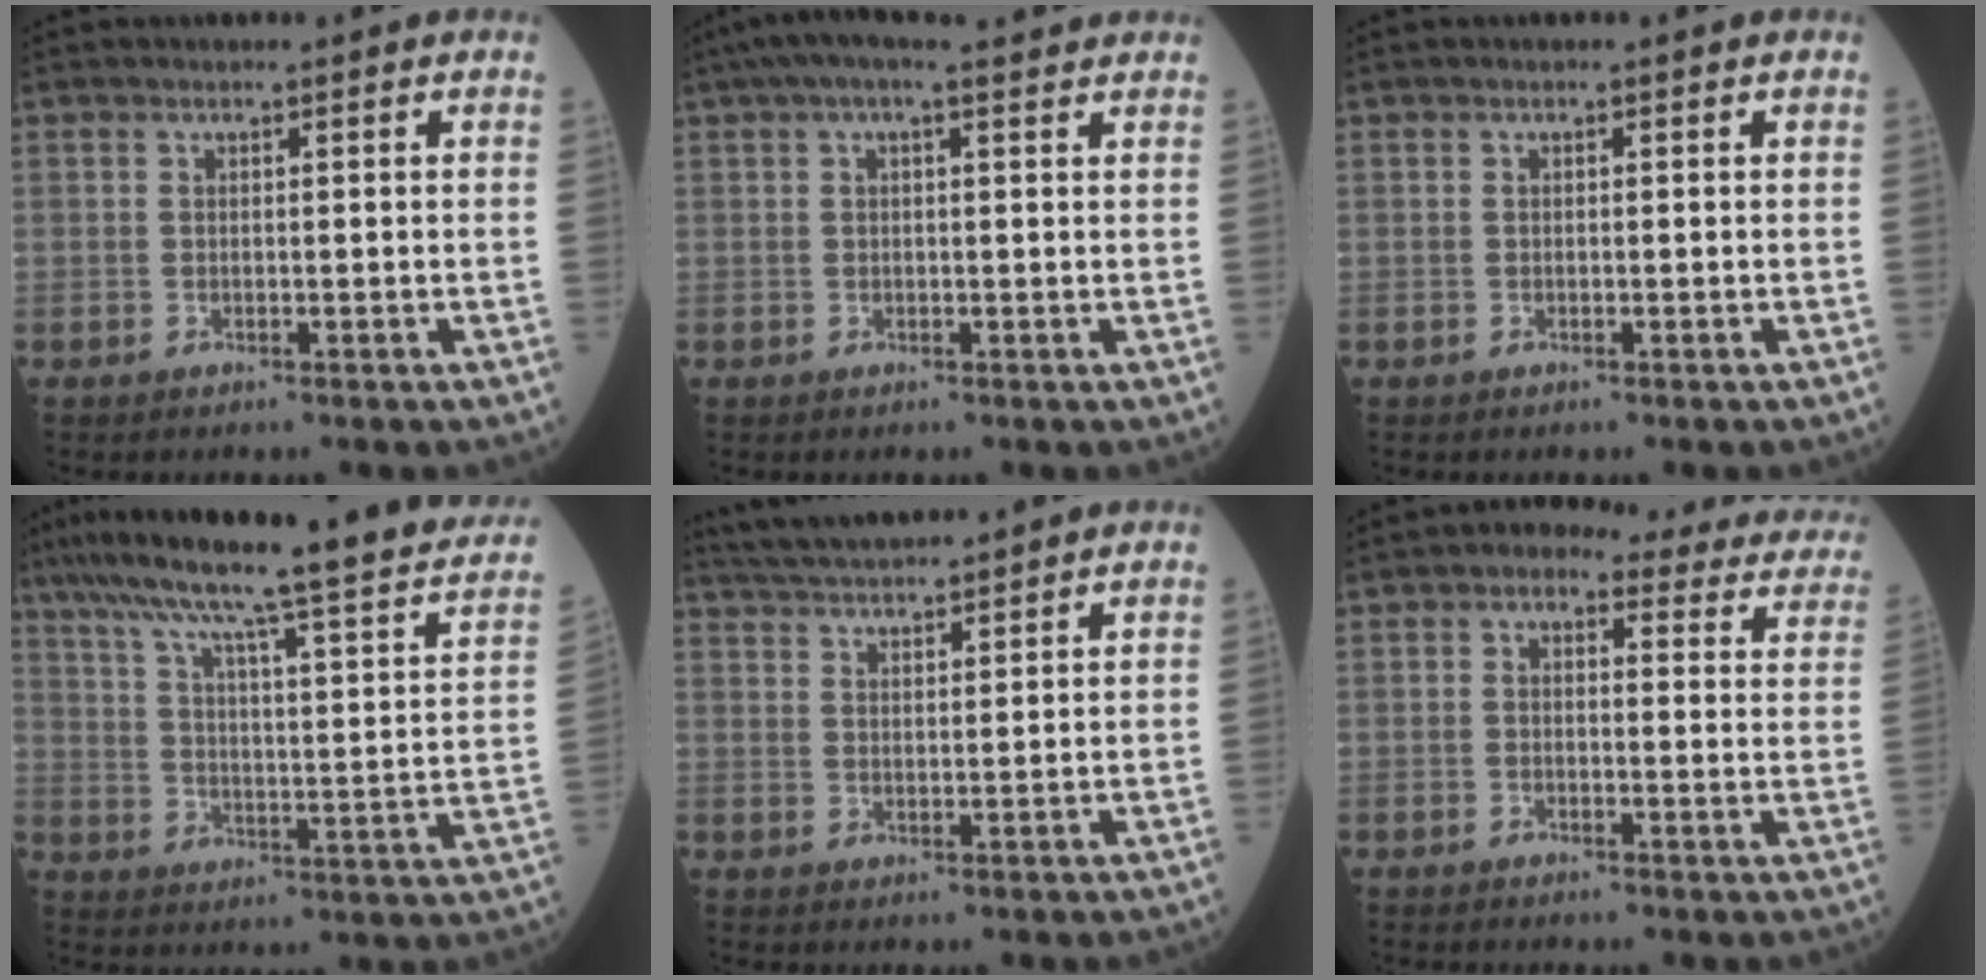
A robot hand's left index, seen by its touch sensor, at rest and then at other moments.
{"total": 7.4, "force": [5.7, 1.4, 4.6], "torque": [-0.082, 0.050, 0.081]}
{"total": 0.0}
{"total": 28.8, "force": [23.1, 2.1, 17.0], "torque": [-0.264, -0.012, 0.307]}
{"total": 9.4, "force": [8.8, 0.1, 3.1], "torque": [-0.065, 0.031, 0.146]}
{"total": 16.0, "force": [13.8, 6.3, 5.1], "torque": [-0.033, 0.015, 0.132]}